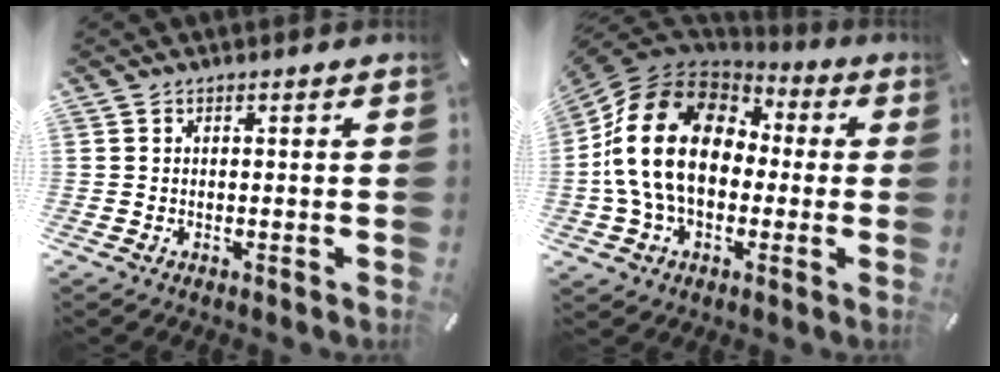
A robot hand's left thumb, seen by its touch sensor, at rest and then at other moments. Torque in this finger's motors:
{"motor_torque": [1.01, 2.28, 2.77, 0.00, 0.83]}